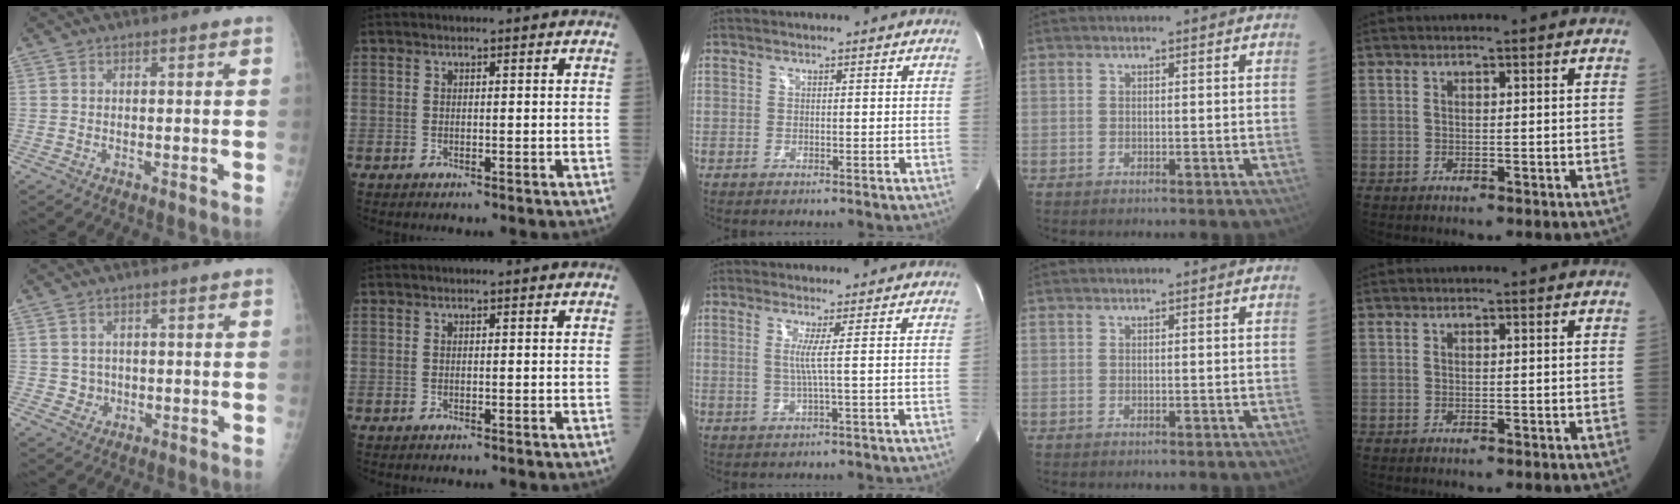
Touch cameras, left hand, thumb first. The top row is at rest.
{"thumb": {"total": 2.3, "force": [-0.1, 2.2, 0.4], "torque": [0.008, 0.006, 0.001]}, "middle": {"total": 2.8, "force": [0.4, -1.1, 2.6], "torque": [-0.053, -0.004, 0.009]}}